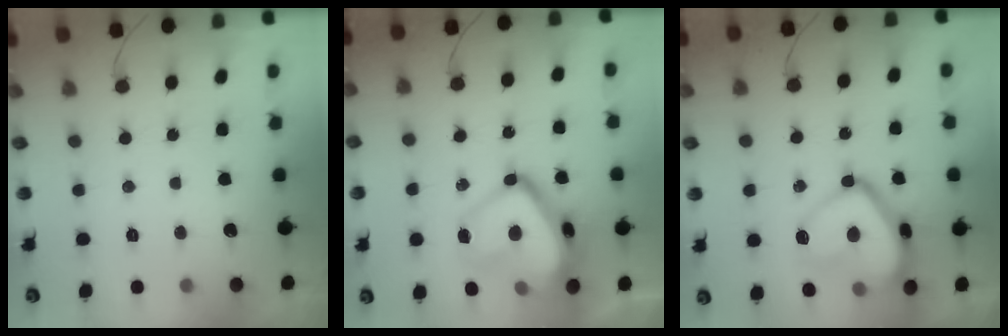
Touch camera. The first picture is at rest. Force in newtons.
{"total": 21.4, "press": 21.4, "slide": 1.5}
{"total": 18.9, "press": 18.9, "slide": 1.4}